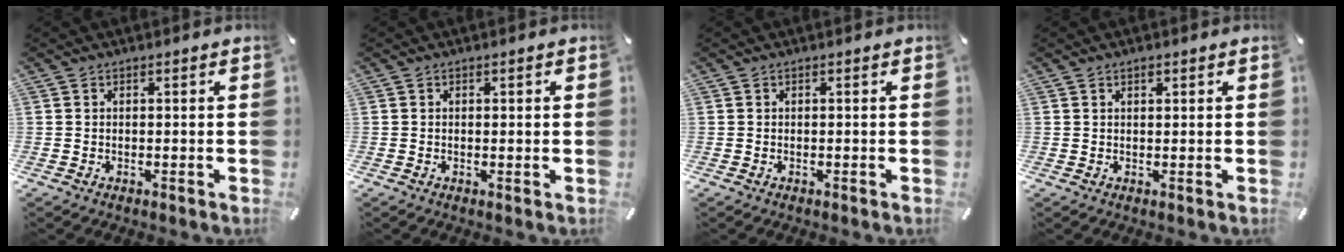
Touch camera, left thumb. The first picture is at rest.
{"total": 0.7, "force": [0.1, 0.2, 0.7], "torque": [-0.013, 0.001, 0.002]}
{"total": 0.0}
{"total": 0.8, "force": [0.6, 0.4, 0.4], "torque": [-0.008, 0.002, 0.010]}